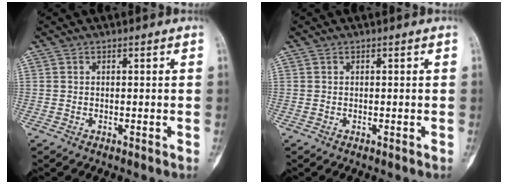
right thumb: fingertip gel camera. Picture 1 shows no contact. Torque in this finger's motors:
{"motor_torque": [0.22, 0.05, 0.24, -0.25, 0.02]}